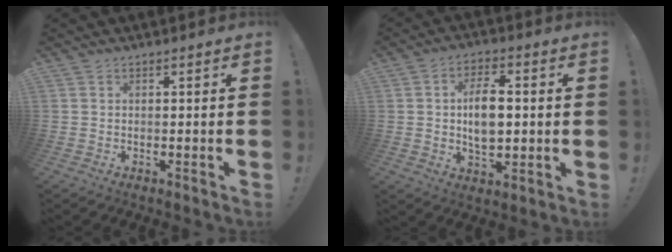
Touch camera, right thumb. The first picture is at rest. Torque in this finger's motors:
{"motor_torque": [0.09, 0.67, 0.22, 0.43, 0.06]}